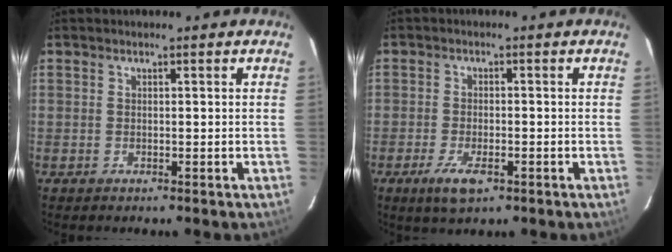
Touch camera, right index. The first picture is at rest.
{"total": 5.5, "force": [-2.9, 2.1, 4.1], "torque": [-0.095, -0.011, -0.050]}